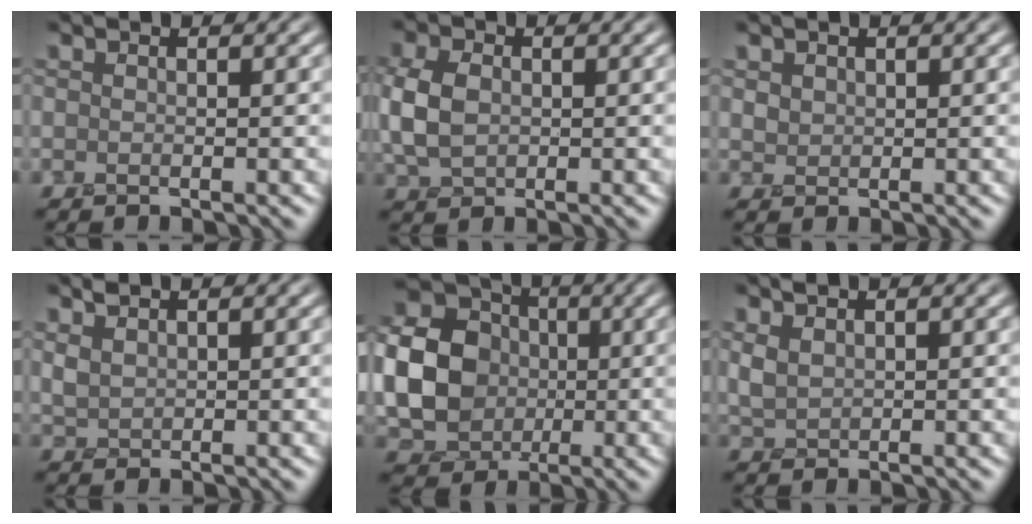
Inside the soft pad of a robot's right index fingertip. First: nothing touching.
{"total": 4.2, "force": [0.1, 3.1, 2.9], "torque": [-0.074, 0.007, -0.002]}
{"total": 0.9, "force": [0.5, 0.7, 0.3], "torque": [-0.005, 0.001, 0.013]}
{"total": 1.4, "force": [1.0, 0.6, 0.6], "torque": [-0.017, 0.003, 0.024]}
{"total": 15.3, "force": [0.7, 13.8, 6.5], "torque": [-0.186, 0.019, -0.026]}
{"total": 1.6, "force": [0.9, 0.9, 1.0], "torque": [-0.026, 0.004, 0.021]}